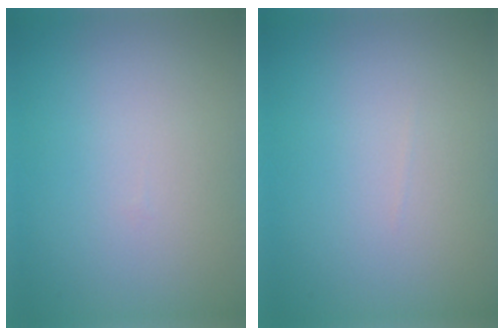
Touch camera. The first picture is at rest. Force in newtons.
{"total": 0.0}